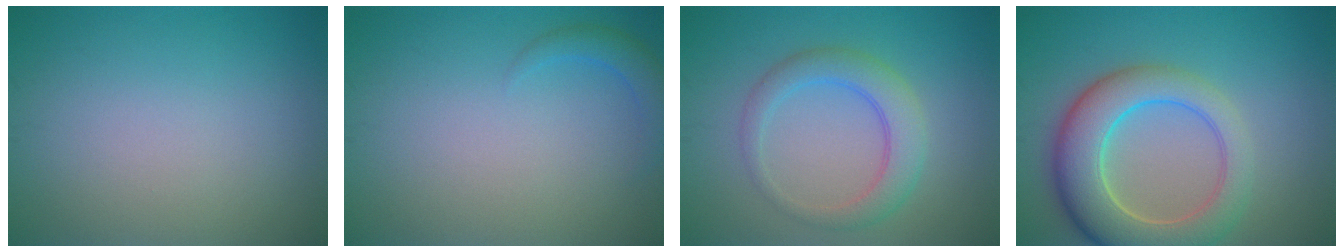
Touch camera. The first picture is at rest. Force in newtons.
{"total": 1.8, "press": 1.8, "slide": 0.1}
{"total": 3.9, "press": 3.9, "slide": 0.2}
{"total": 8.0, "press": 7.9, "slide": 0.8}